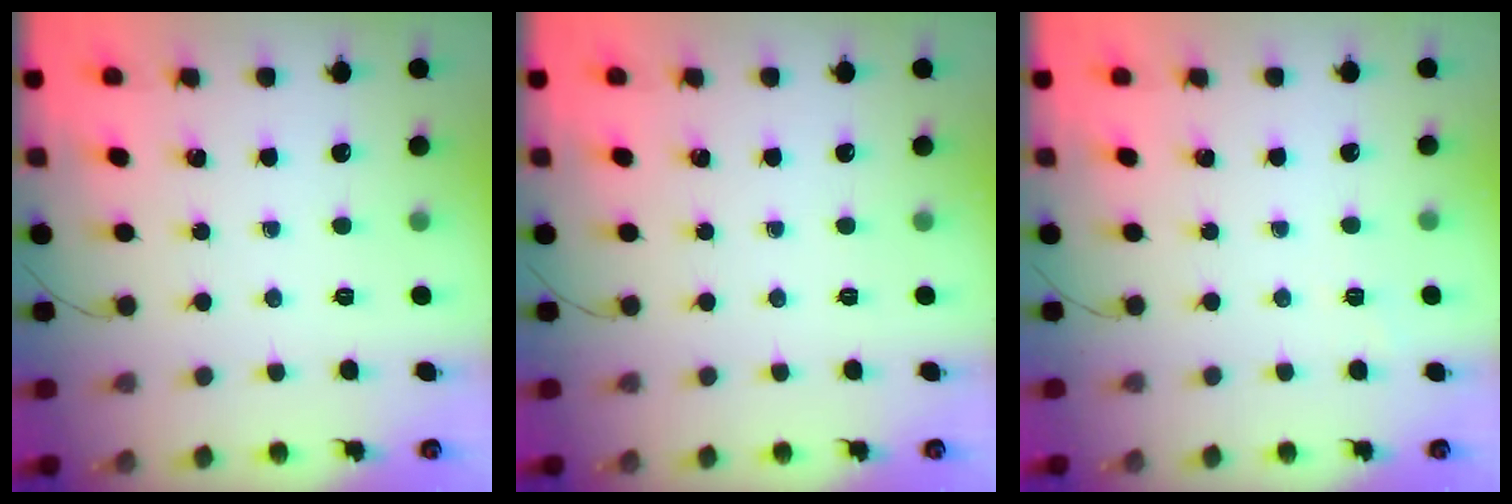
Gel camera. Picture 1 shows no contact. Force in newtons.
{"total": 0.0}
{"total": 1.3, "press": 0.2, "slide": 1.3}